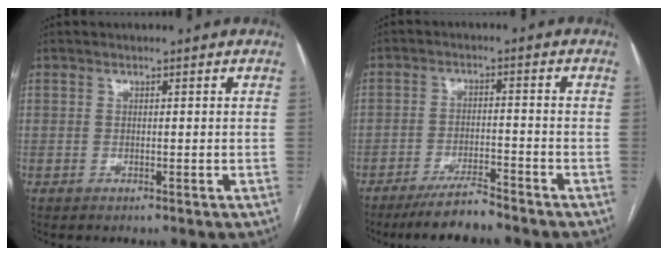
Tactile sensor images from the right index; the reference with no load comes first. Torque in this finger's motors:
{"motor_torque": [0.04, 0.02, -0.05, -0.04]}